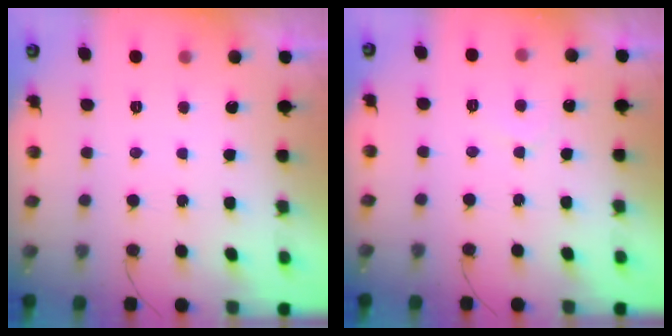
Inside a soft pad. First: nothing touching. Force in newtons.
{"total": 4.3, "press": 4.3, "slide": 0.3}